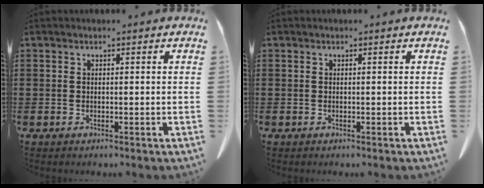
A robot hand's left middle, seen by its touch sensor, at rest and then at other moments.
{"total": 0.0}